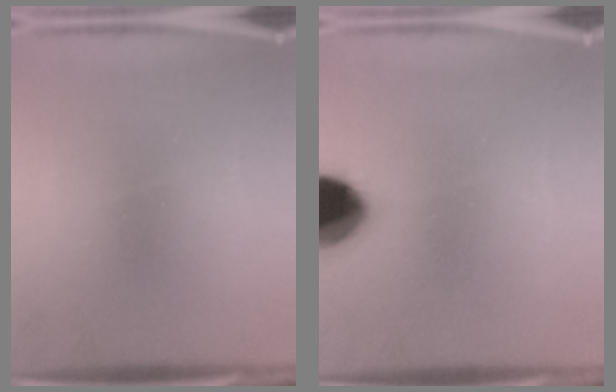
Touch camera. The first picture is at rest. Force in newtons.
{"total": 14.7}